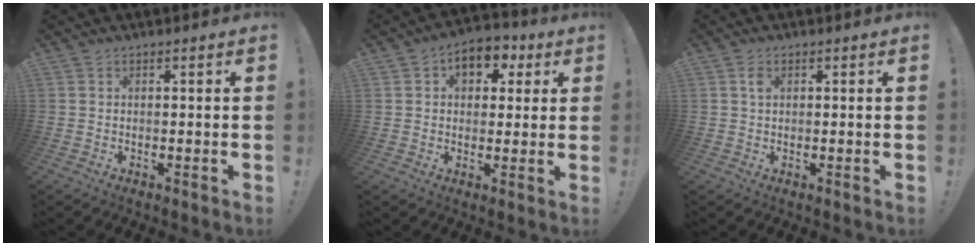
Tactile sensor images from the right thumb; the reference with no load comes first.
{"total": 8.3, "force": [2.9, 6.0, 5.0], "torque": [-0.065, -0.006, 0.053]}
{"total": 1.9, "force": [0.7, 1.1, 1.3], "torque": [-0.016, -0.001, 0.010]}